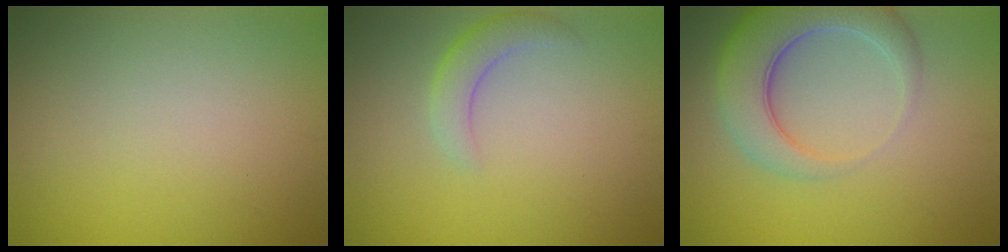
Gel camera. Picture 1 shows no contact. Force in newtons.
{"total": 2.4, "press": 2.4, "slide": 0.2}
{"total": 6.8, "press": 6.8, "slide": 0.7}